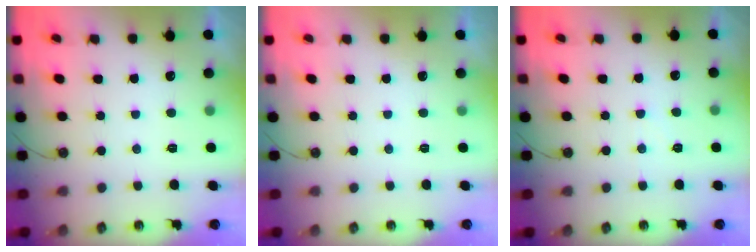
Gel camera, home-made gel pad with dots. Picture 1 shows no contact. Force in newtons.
{"total": 0.0}
{"total": 2.4, "press": 2.4, "slide": 0.5}